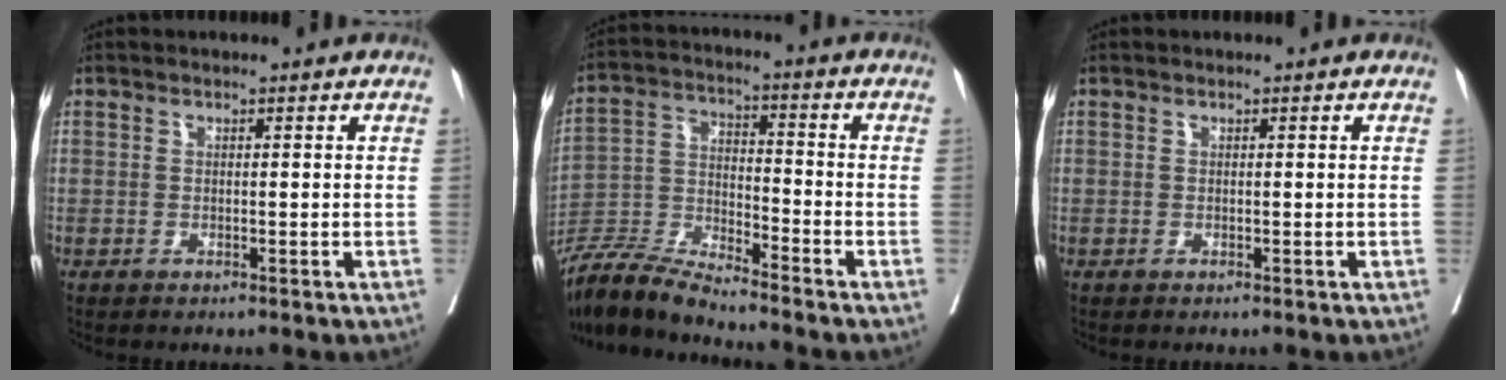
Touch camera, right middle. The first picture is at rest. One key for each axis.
{"total": 9.5, "fx": -9.0, "fy": -0.1, "fz": 2.9, "tx": -0.056, "ty": -0.006, "tz": -0.176}
{"total": 0.0}